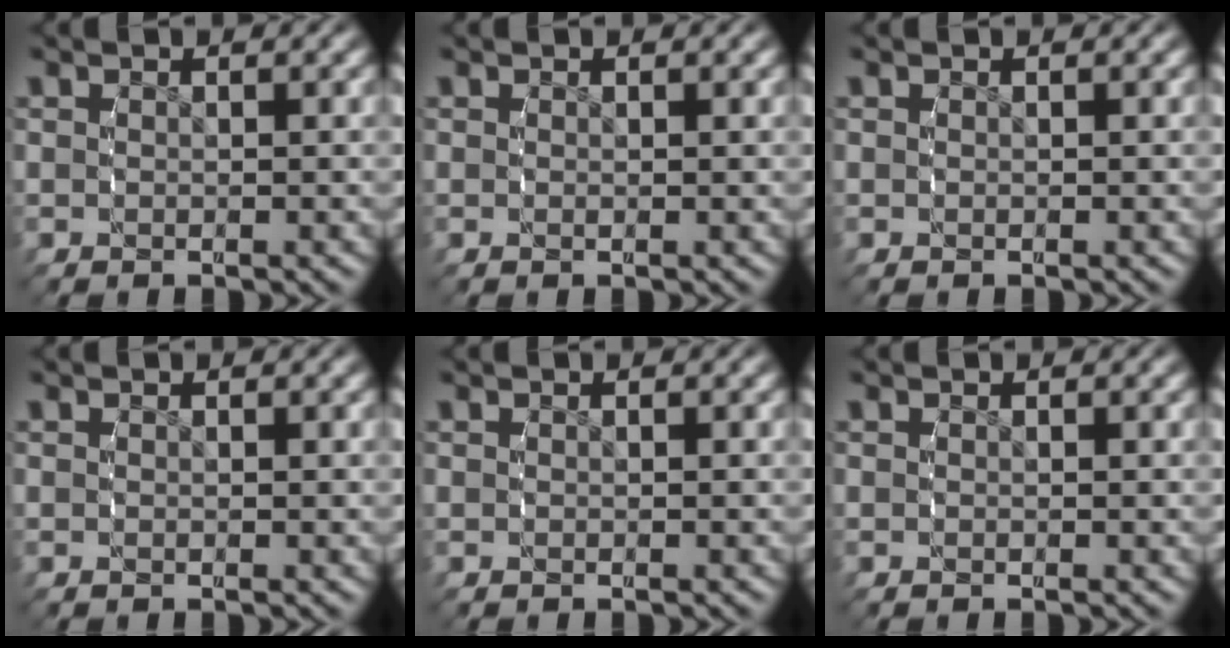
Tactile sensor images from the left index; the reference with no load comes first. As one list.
[{"total": 0.0}, {"total": 0.0}, {"total": 0.0}, {"total": 0.0}, {"total": 0.0}]